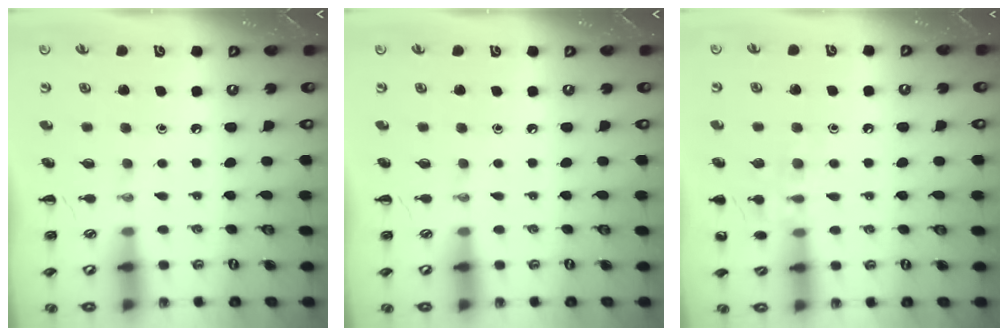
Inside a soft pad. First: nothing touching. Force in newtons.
{"total": 0.0}
{"total": 9.2, "press": 9.2, "slide": 1.3}